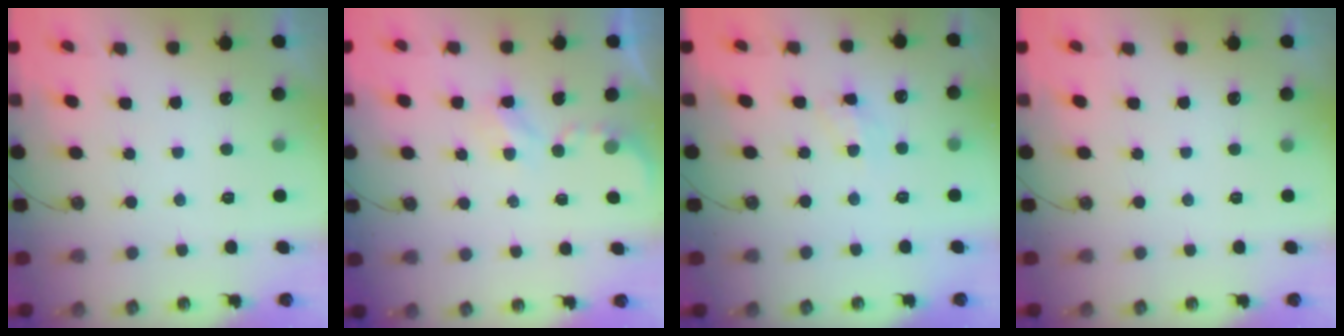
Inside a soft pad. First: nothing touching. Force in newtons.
{"total": 2.7, "press": 2.7, "slide": 0.5}
{"total": 5.2, "press": 5.2, "slide": 0.4}
{"total": 0.0}